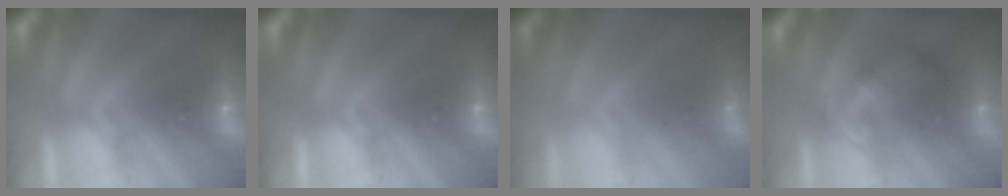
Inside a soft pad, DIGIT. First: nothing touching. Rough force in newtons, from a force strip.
{"total": 0.0}
{"total": 1.4}
{"total": 2.4}